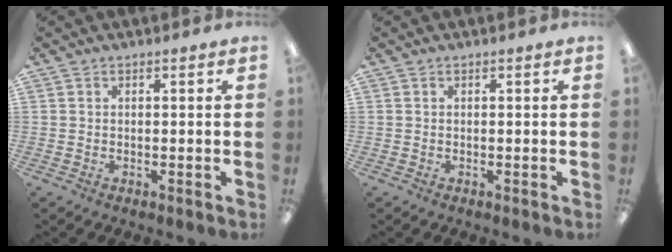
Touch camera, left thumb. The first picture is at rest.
{"total": 0.0}